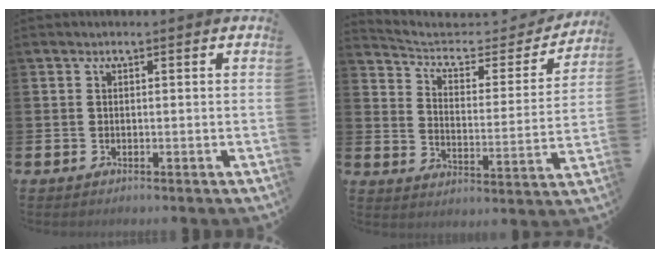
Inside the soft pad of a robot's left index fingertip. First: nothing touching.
{"total": 5.7, "force": [4.7, 2.5, 1.8], "torque": [-0.062, -0.036, 0.073]}